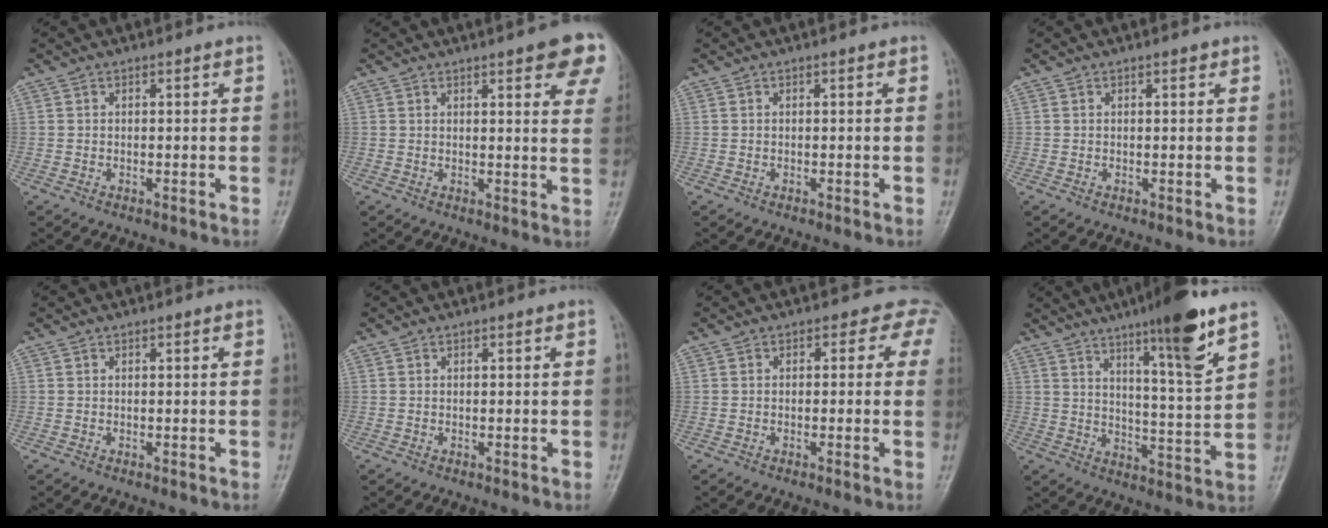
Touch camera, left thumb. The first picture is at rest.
{"total": 11.8, "force": [6.6, 3.0, 9.3], "torque": [-0.087, -0.020, 0.069]}
{"total": 0.0}
{"total": 0.6, "force": [0.4, 0.2, 0.4], "torque": [-0.006, -0.002, 0.004]}
{"total": 0.0}
{"total": 0.0}
{"total": 3.5, "force": [1.3, 2.8, 1.6], "torque": [0.014, 0.001, -0.012]}
{"total": 14.2, "force": [8.9, 1.4, 11.0], "torque": [-0.161, -0.055, 0.140]}